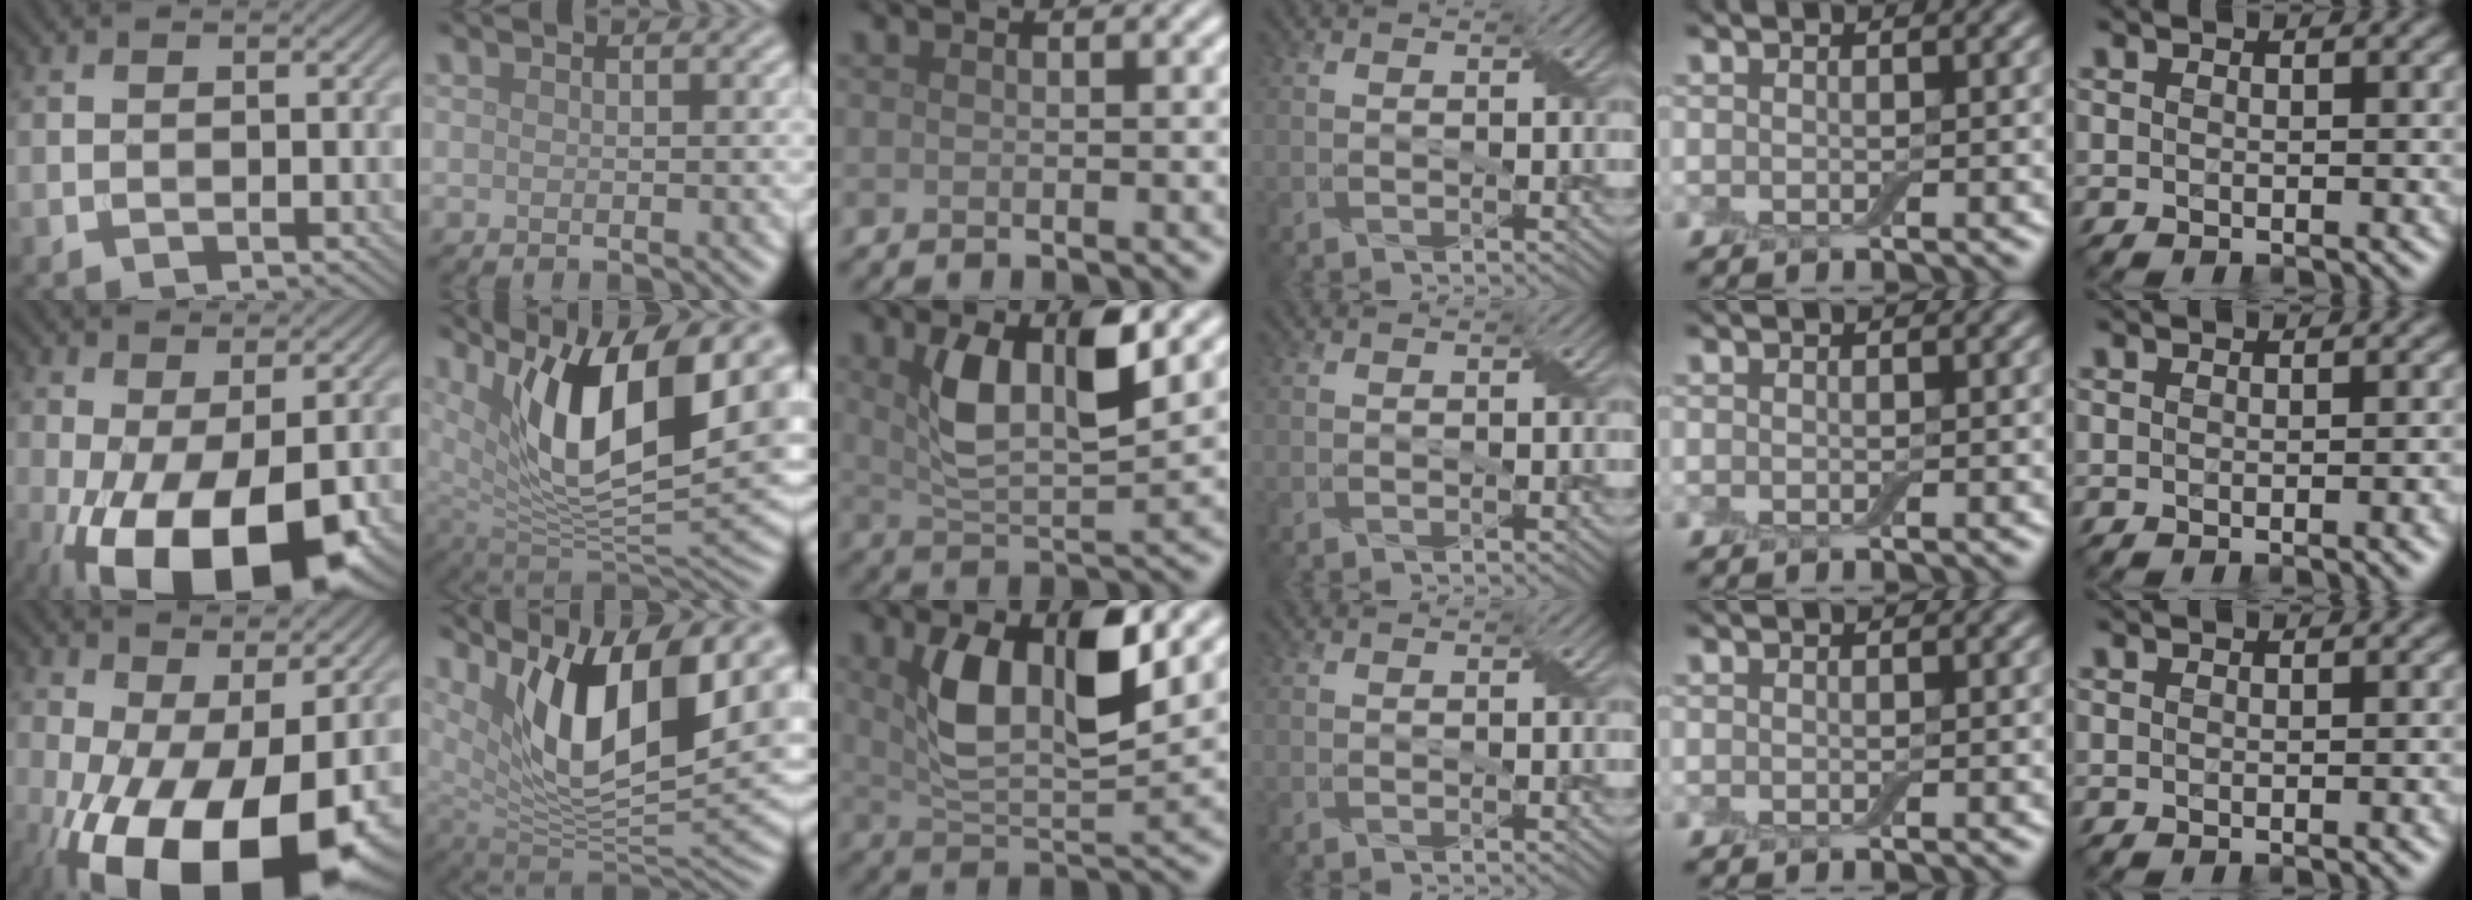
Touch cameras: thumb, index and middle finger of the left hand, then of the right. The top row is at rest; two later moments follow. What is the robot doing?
{"motion": "wrap", "object": "adhesive wrap"}